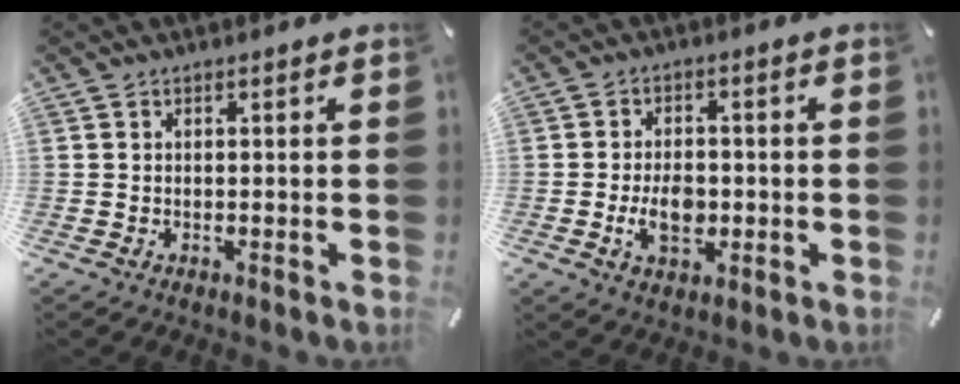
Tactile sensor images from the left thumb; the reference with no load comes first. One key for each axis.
{"total": 7.3, "fx": -1.4, "fy": 4.8, "fz": 5.3, "tx": -0.107, "ty": -0.003, "tz": -0.026}